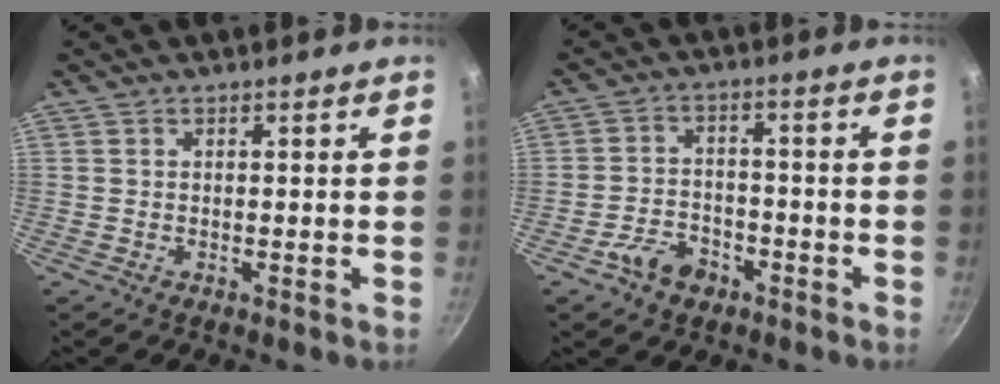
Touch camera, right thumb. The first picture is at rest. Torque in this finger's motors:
{"motor_torque": [2.35, 0.24, -0.12, -0.01, 0.01]}